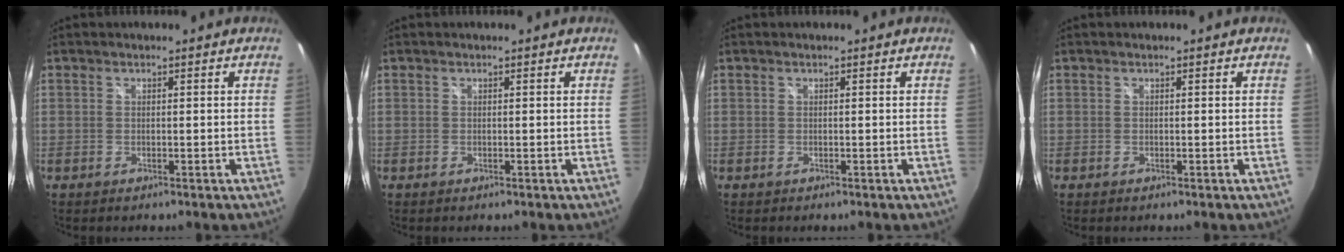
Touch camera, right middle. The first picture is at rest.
{"total": 0.0}
{"total": 0.0}
{"total": 0.0}